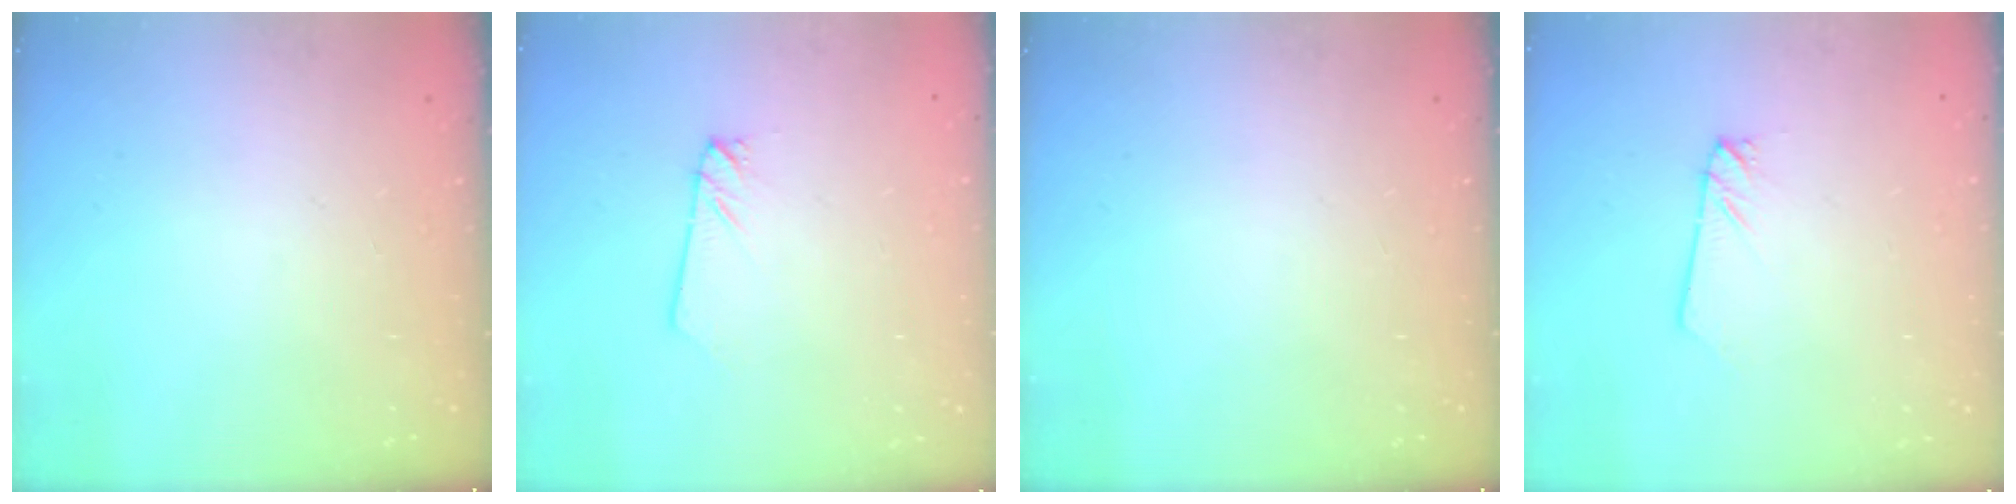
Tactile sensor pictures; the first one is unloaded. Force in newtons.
{"total": 1.6, "press": 1.6, "slide": 0.0}
{"total": 0.0}
{"total": 1.6, "press": 1.6, "slide": 0.0}